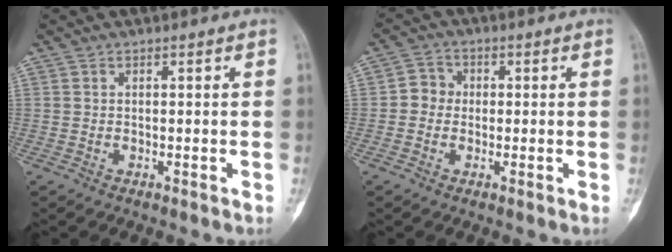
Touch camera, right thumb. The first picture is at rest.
{"total": 3.7, "force": [-0.2, 3.5, 1.3], "torque": [0.000, 0.010, -0.014]}